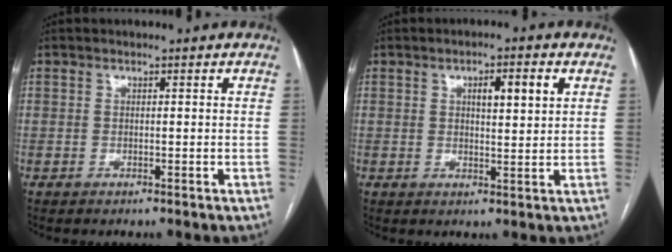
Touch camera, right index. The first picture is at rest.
{"total": 4.9, "force": [1.8, 0.9, 4.5], "torque": [-0.074, 0.006, 0.030]}